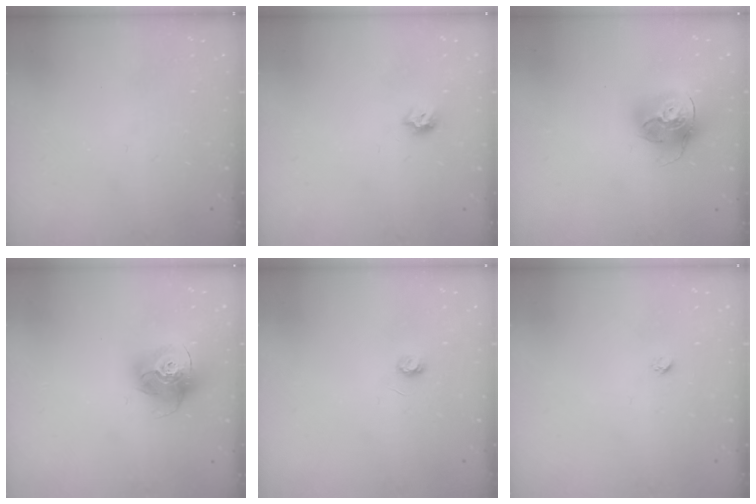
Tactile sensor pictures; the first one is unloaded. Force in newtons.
{"total": 6.3, "press": 6.3, "slide": 0.2}
{"total": 16.8, "press": 16.7, "slide": 1.9}
{"total": 15.7, "press": 15.7, "slide": 1.4}
{"total": 3.2, "press": 3.2, "slide": 0.3}
{"total": 1.9, "press": 1.9, "slide": 0.1}